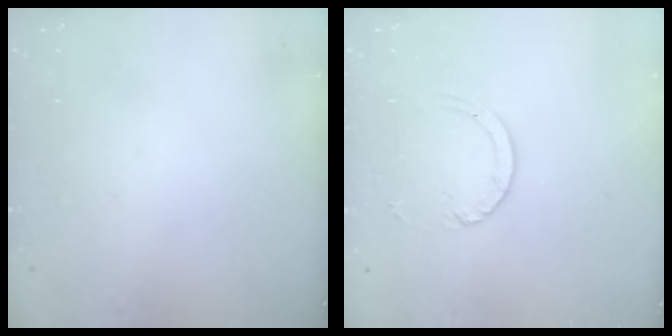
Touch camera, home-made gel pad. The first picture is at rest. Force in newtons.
{"total": 3.0, "press": 2.9, "slide": 0.4}